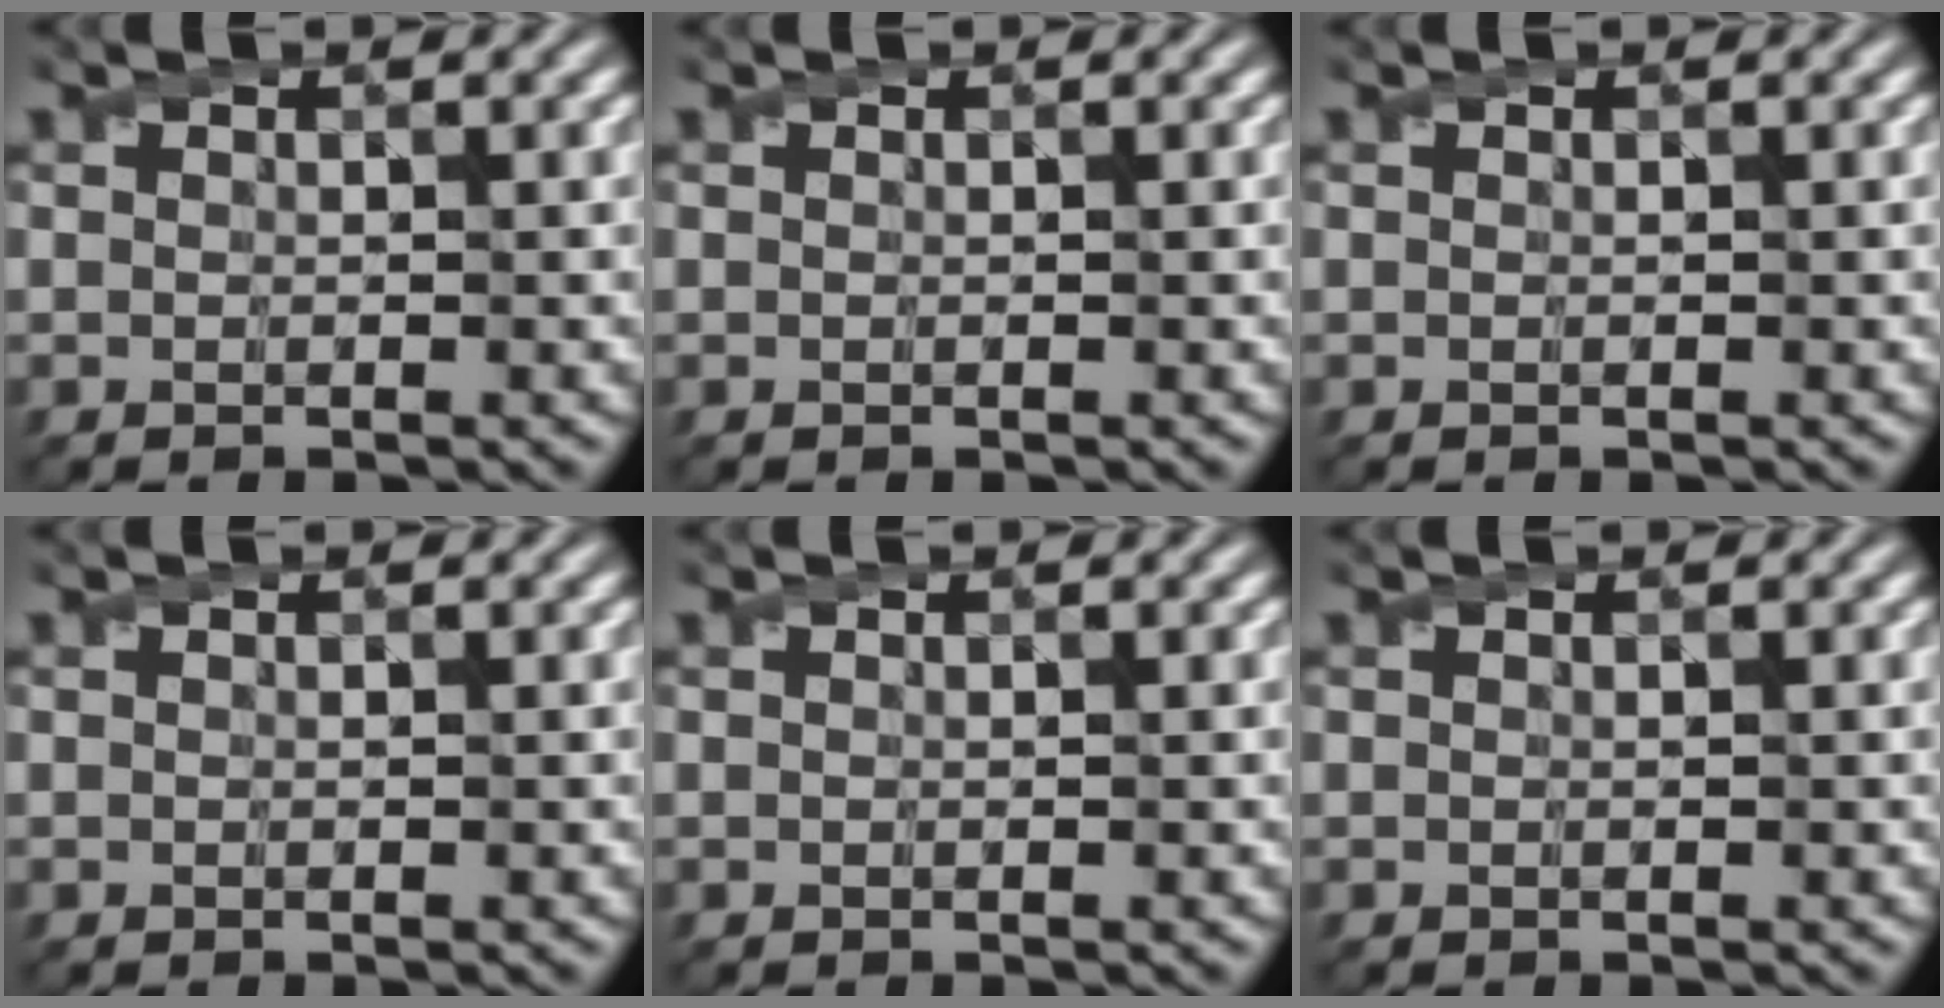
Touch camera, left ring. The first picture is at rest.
{"total": 0.0}
{"total": 0.0}
{"total": 0.0}
{"total": 0.0}
{"total": 0.0}